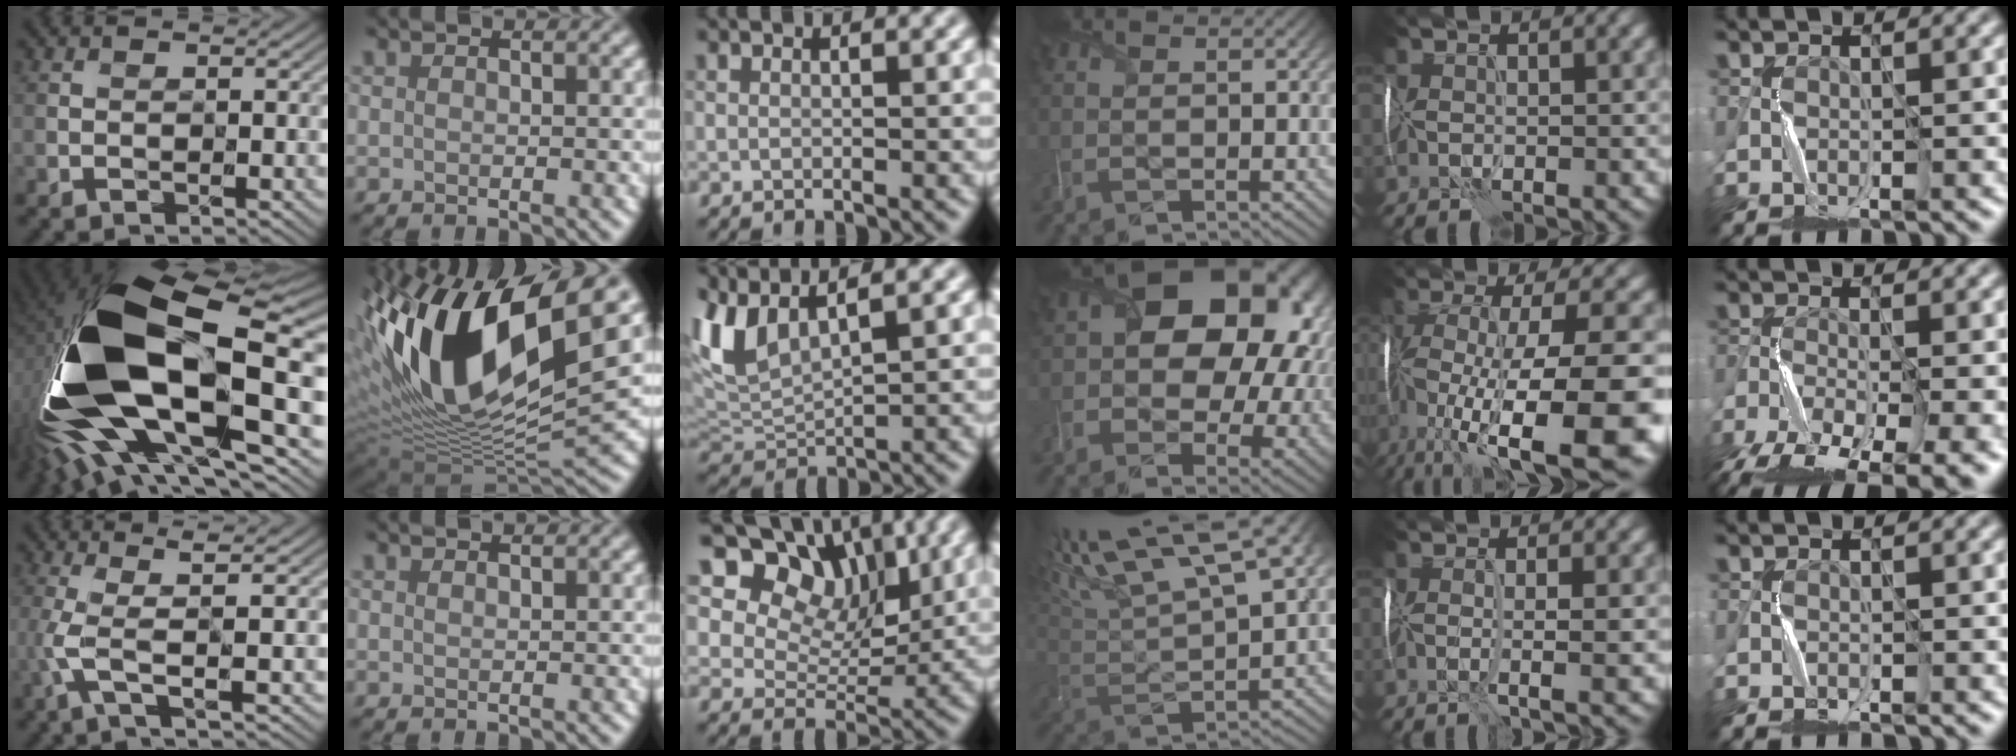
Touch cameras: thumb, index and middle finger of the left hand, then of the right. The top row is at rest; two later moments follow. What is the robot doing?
{"motion": "wrap", "object": "ribbon"}